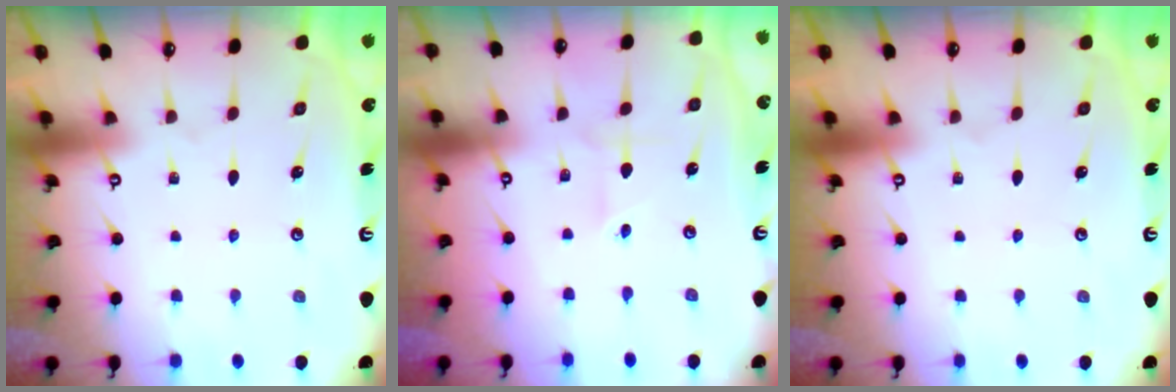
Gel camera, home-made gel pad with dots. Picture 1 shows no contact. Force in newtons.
{"total": 1.2, "press": 1.2, "slide": 0.2}
{"total": 0.0}